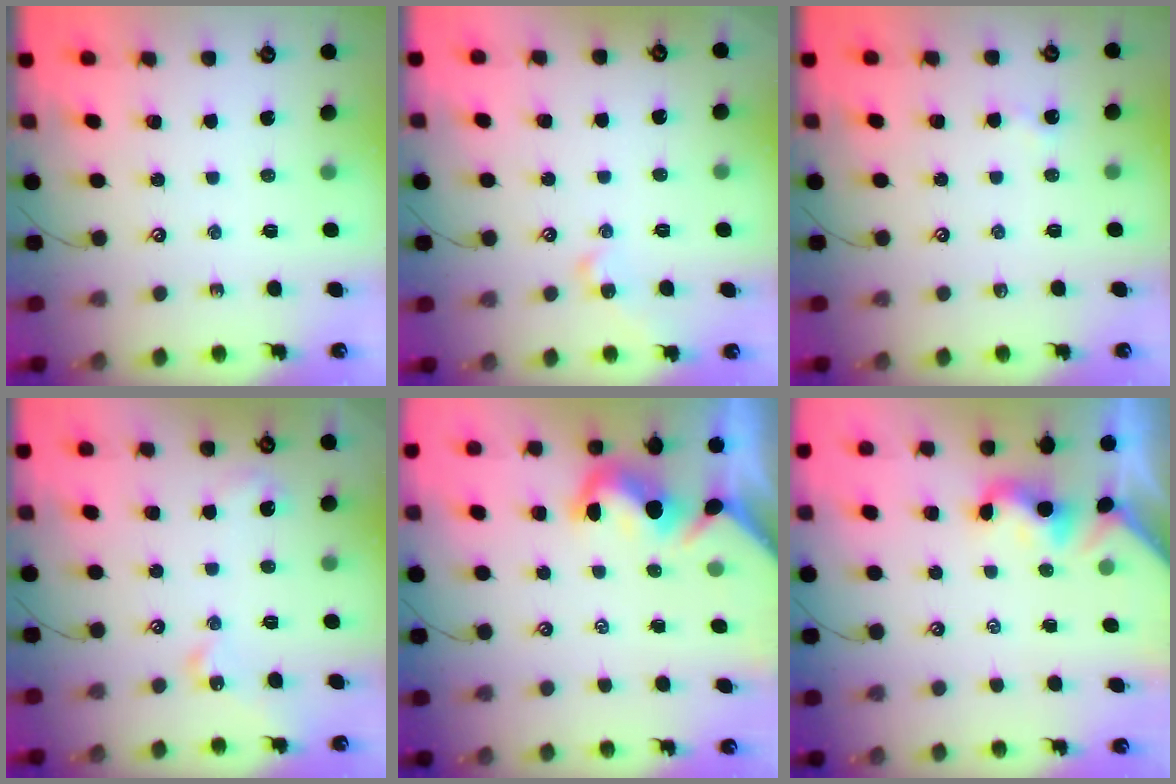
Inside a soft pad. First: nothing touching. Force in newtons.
{"total": 2.0, "press": 1.9, "slide": 0.6}
{"total": 1.1, "press": 1.0, "slide": 0.2}
{"total": 4.0, "press": 3.9, "slide": 0.6}
{"total": 1.9, "press": 1.8, "slide": 0.4}
{"total": 2.0, "press": 2.0, "slide": 0.5}